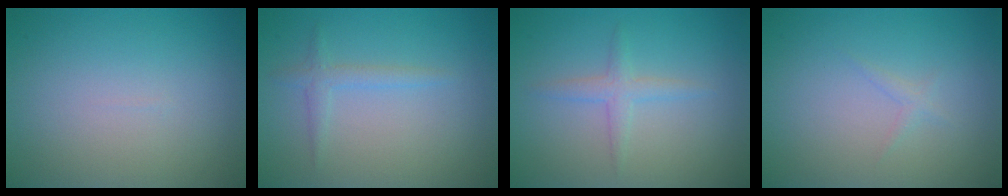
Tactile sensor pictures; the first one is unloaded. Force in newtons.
{"total": 1.4, "press": 1.4, "slide": 0.1}
{"total": 1.7, "press": 1.7, "slide": 0.1}
{"total": 0.7, "press": 0.7, "slide": 0.0}